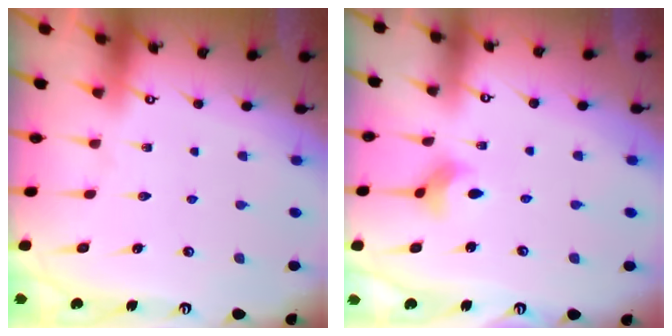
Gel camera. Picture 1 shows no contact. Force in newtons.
{"total": 3.4, "press": 3.4, "slide": 0.3}